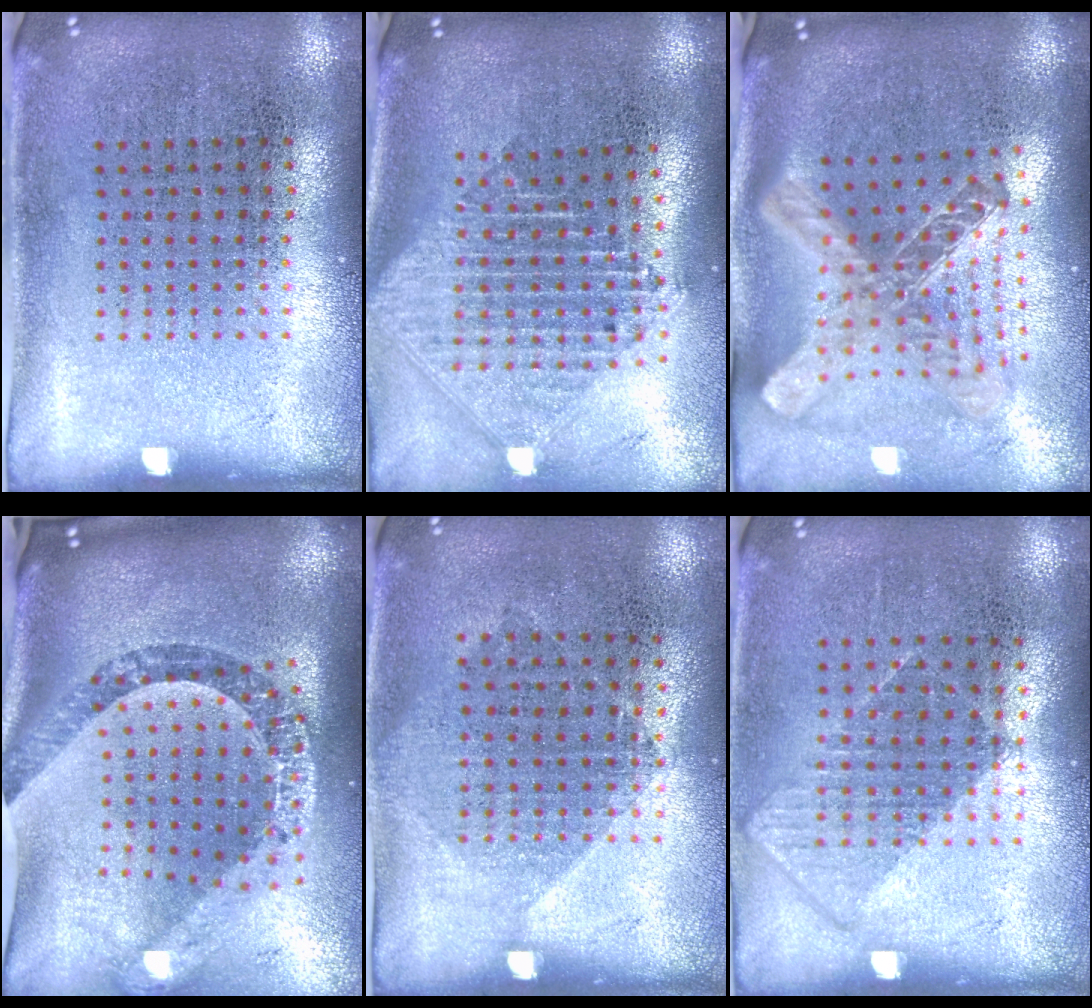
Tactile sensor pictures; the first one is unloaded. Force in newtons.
{"total": 2.5, "press": 1.9, "slide": 1.5}
{"total": 2.7, "press": 2.0, "slide": 1.9}
{"total": 2.8, "press": 2.1, "slide": 1.8}
{"total": 1.0, "press": 0.9, "slide": 0.5}
{"total": 0.8, "press": 0.7, "slide": 0.4}